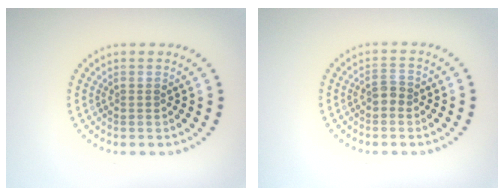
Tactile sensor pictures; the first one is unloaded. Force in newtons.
{"total": 1.2, "press": 1.2, "slide": 0.3}